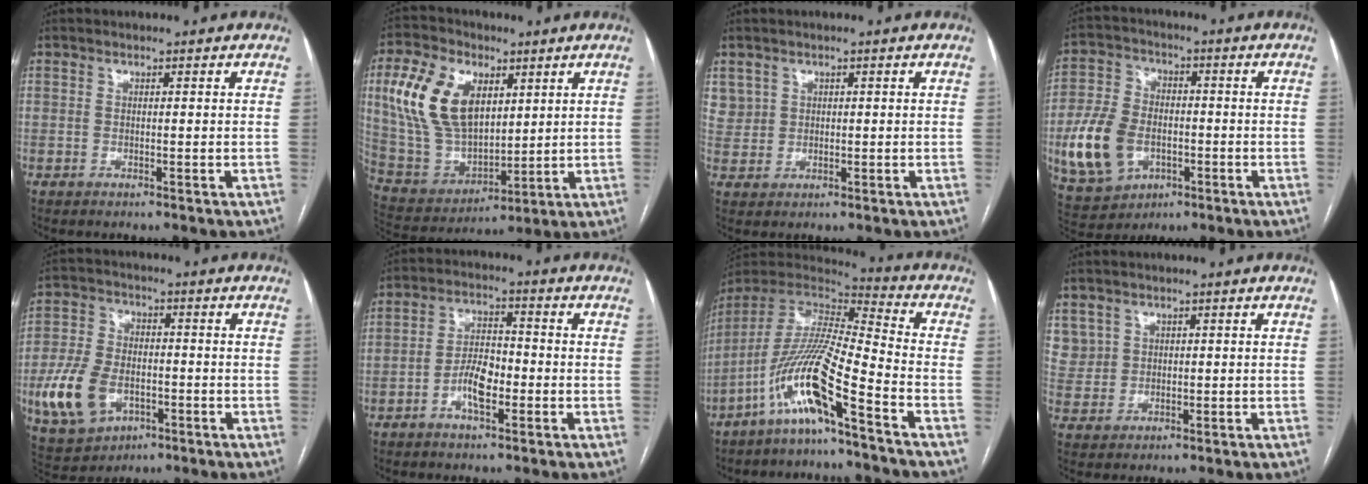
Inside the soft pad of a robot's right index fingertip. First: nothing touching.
{"total": 16.8, "force": [5.8, 10.1, 12.1], "torque": [-0.264, 0.022, 0.120]}
{"total": 4.3, "force": [1.8, 3.9, 0.3], "torque": [-0.002, 0.011, 0.041]}
{"total": 12.3, "force": [-3.2, 8.7, 8.1], "torque": [-0.194, 0.008, -0.049]}
{"total": 11.7, "force": [-3.7, 7.6, 8.0], "torque": [-0.187, 0.005, -0.060]}
{"total": 6.3, "force": [-2.2, 2.6, 5.2], "torque": [-0.102, 0.011, -0.041]}
{"total": 14.9, "force": [-8.1, 0.7, 12.5], "torque": [-0.260, -0.010, -0.159]}
{"total": 5.2, "force": [2.2, 4.7, 0.2], "torque": [0.000, 0.013, 0.051]}